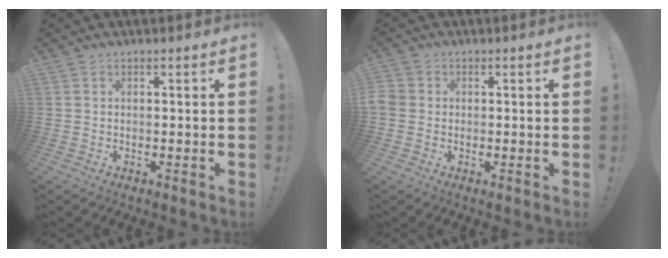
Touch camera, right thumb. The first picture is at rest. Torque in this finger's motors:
{"motor_torque": [-0.08, 0.77, 0.32, 0.48, 0.17]}